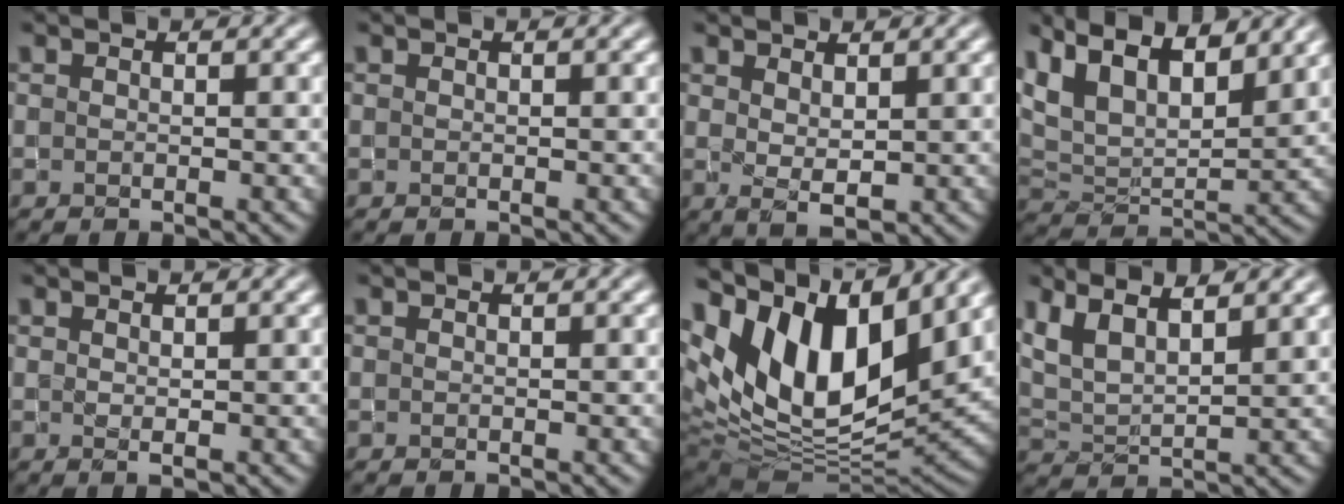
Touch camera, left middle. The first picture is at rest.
{"total": 0.0}
{"total": 1.7, "force": [1.1, 0.5, 1.1], "torque": [-0.025, -0.006, 0.026]}
{"total": 11.5, "force": [6.9, 5.4, 7.5], "torque": [-0.144, 0.033, 0.104]}
{"total": 0.6, "force": [0.5, 0.1, 0.3], "torque": [-0.009, 0.000, 0.011]}
{"total": 0.0}
{"total": 15.5, "force": [6.8, 8.2, 11.3], "torque": [-0.210, 0.027, 0.123]}
{"total": 6.0, "force": [3.9, 2.3, 3.9], "torque": [-0.083, 0.016, 0.068]}